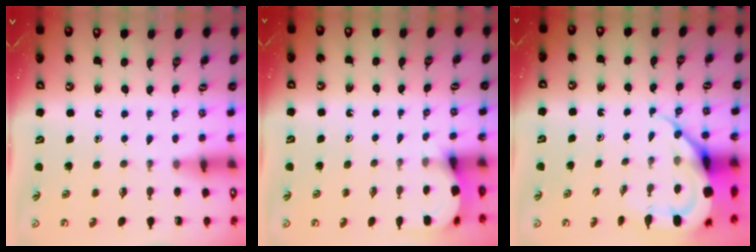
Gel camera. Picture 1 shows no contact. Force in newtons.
{"total": 2.9, "press": 2.9, "slide": 0.3}
{"total": 8.5, "press": 8.4, "slide": 0.9}